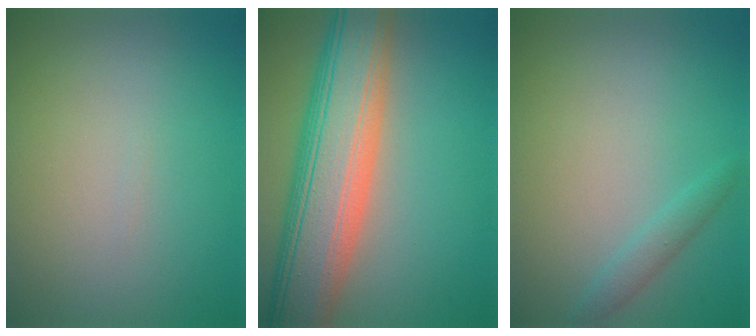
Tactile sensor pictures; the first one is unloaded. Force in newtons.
{"total": 11.2, "press": 11.2, "slide": 0.9}
{"total": 1.3, "press": 1.3, "slide": 0.1}